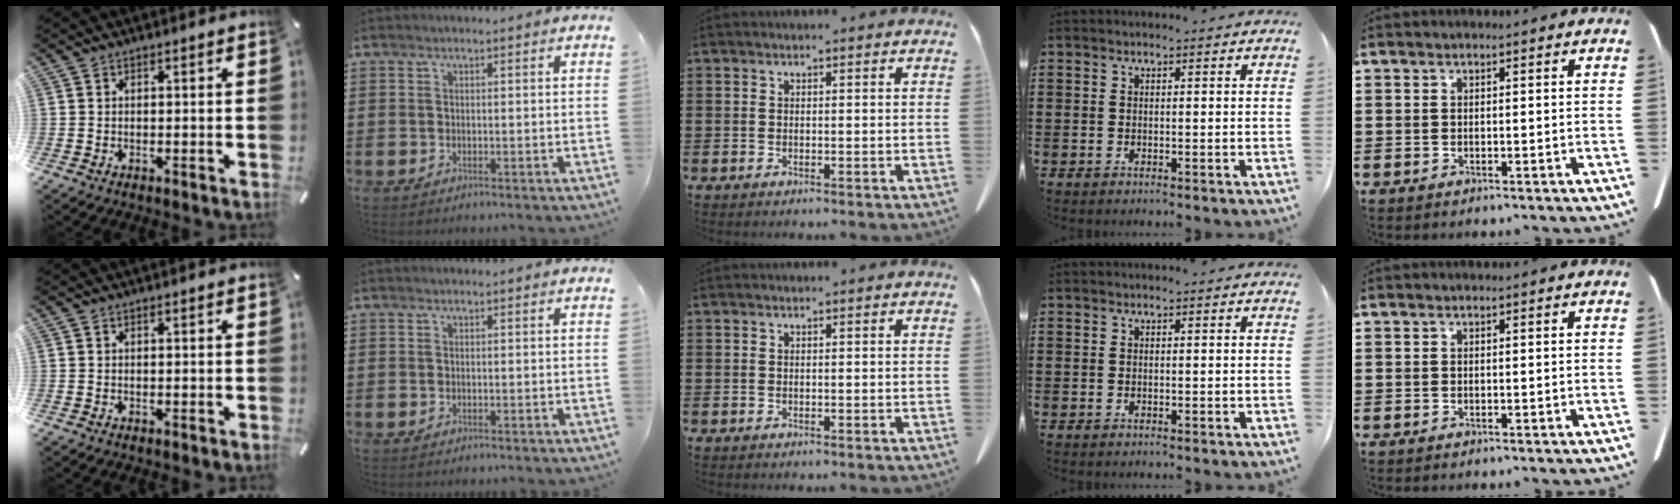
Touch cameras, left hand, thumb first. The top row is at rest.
{}